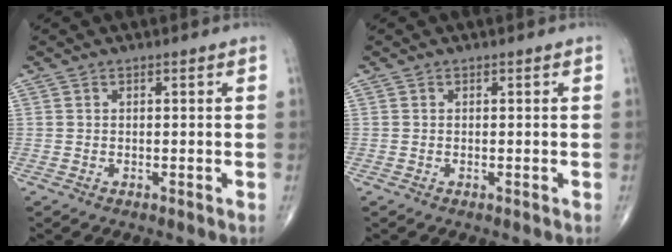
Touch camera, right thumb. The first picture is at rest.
{"total": 0.0}